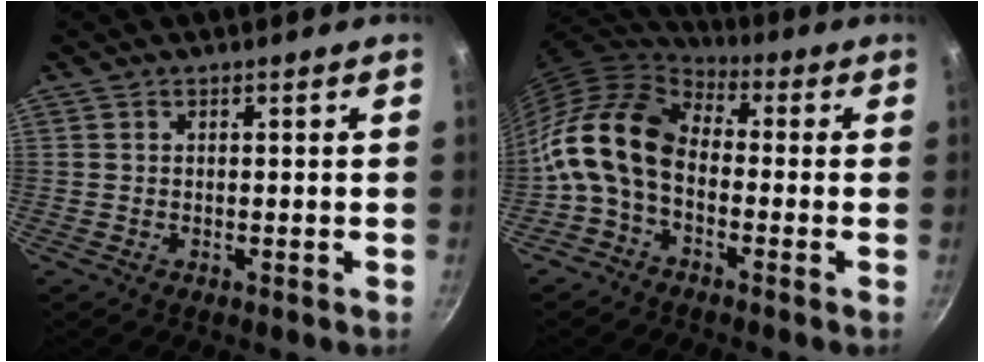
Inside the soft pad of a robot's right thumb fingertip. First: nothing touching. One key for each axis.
{"total": 14.1, "fx": -2.0, "fy": 9.1, "fz": 10.5, "tx": -0.185, "ty": 0.033, "tz": -0.060}